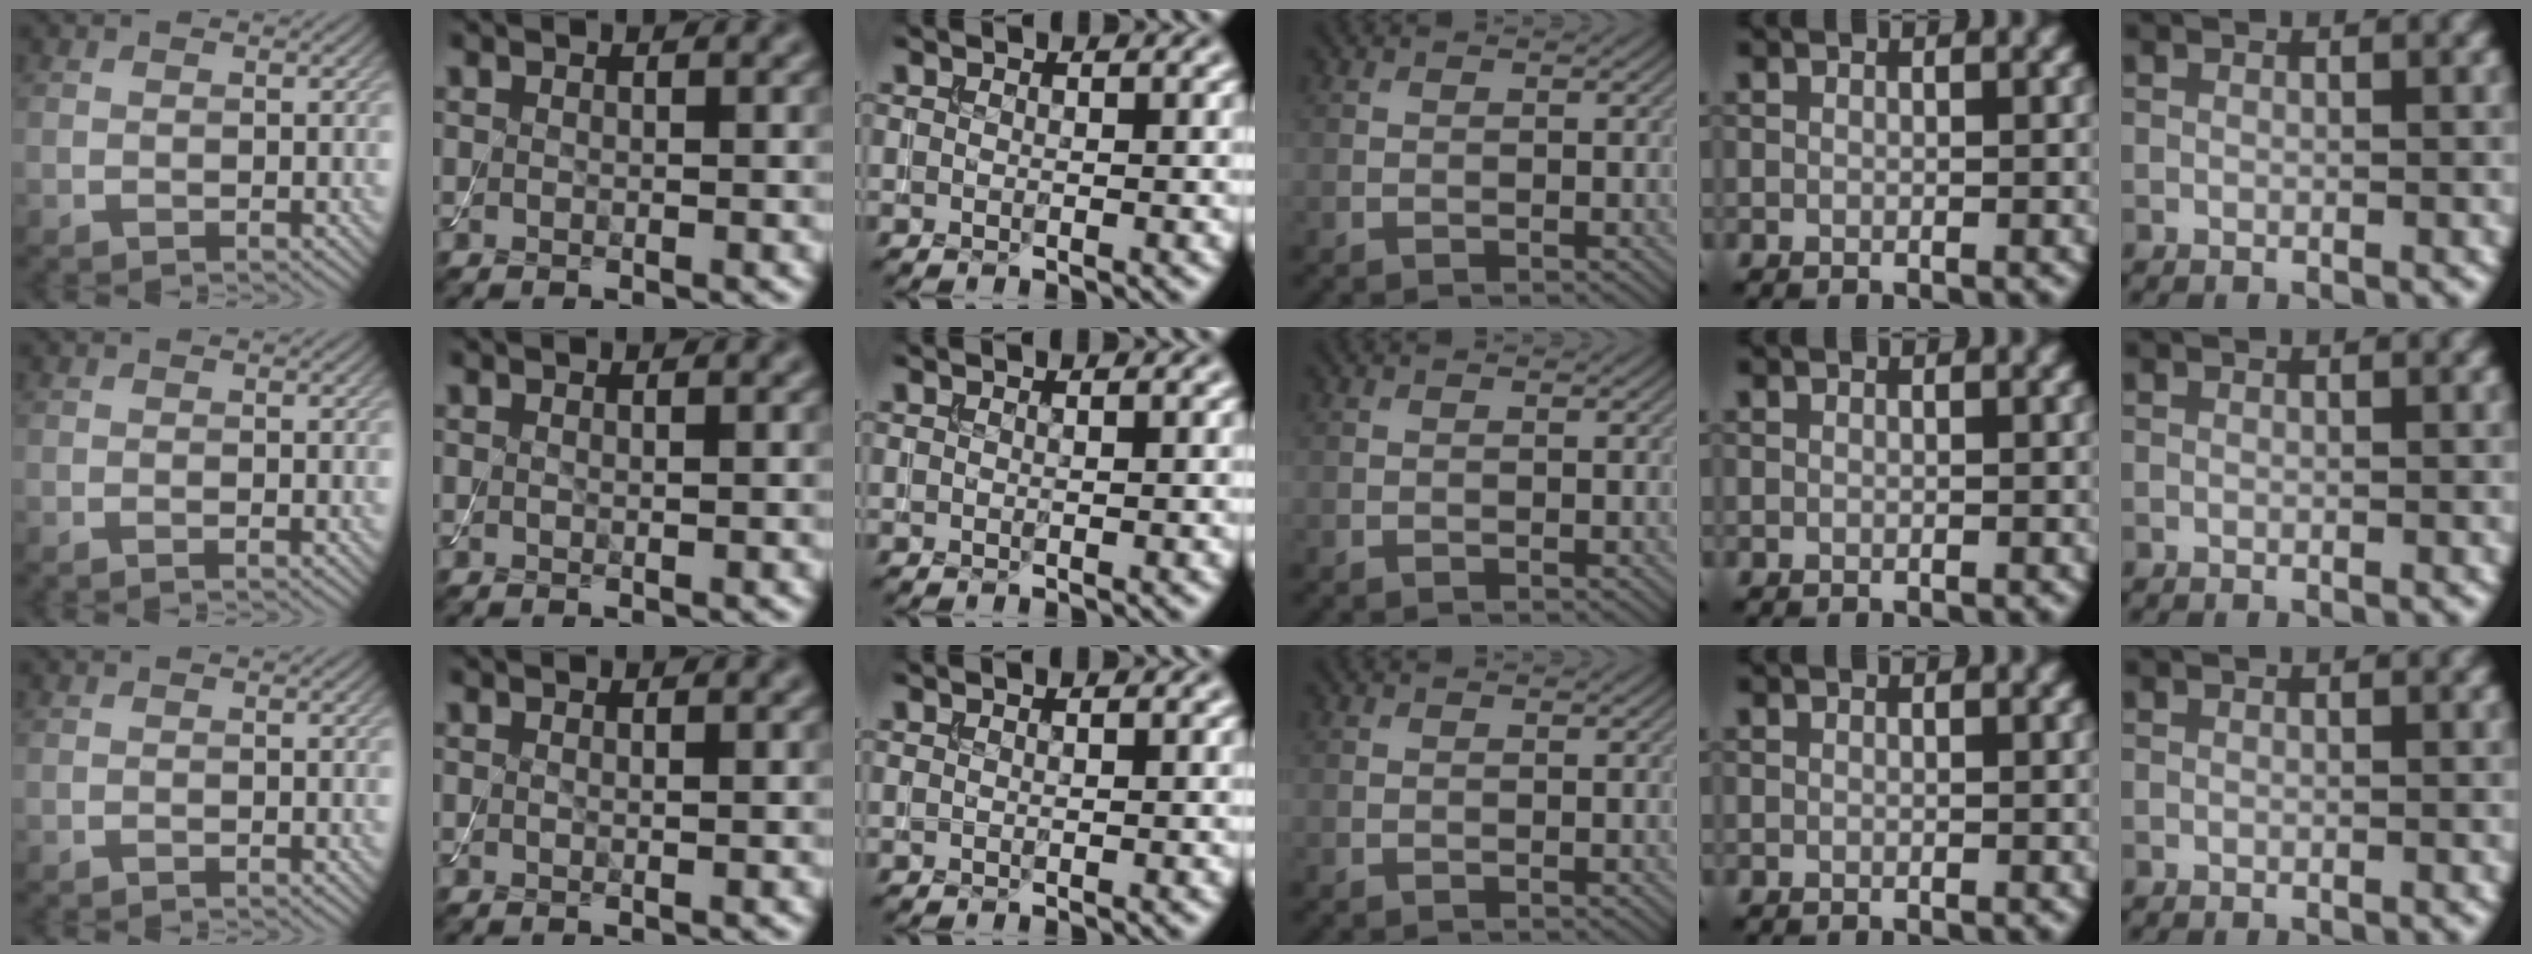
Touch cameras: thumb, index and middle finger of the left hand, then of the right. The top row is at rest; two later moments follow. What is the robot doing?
{"motion": "assemble", "object": "toy tower of hanoi"}